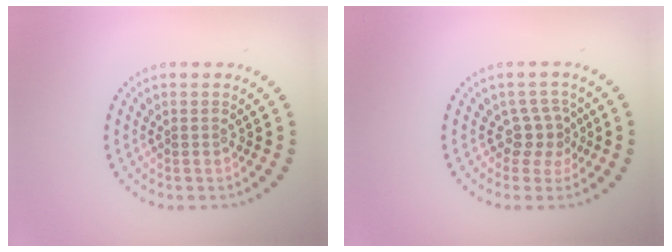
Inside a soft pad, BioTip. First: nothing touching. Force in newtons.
{"total": 2.2, "press": 1.6, "slide": 1.5}